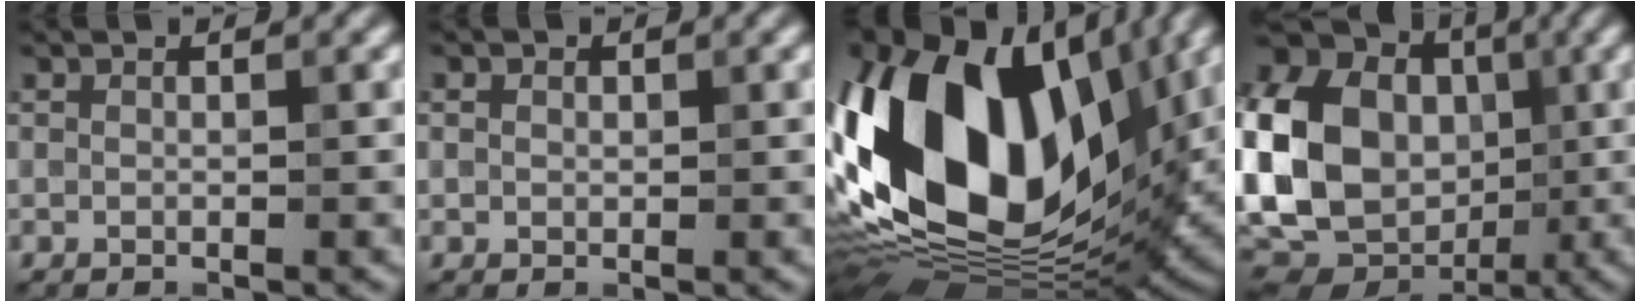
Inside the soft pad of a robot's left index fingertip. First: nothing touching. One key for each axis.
{"total": 0.7, "fx": 0.3, "fy": 0.6, "fz": 0.2, "tx": 0.000, "ty": -0.002, "tz": 0.002}
{"total": 20.0, "fx": 4.0, "fy": 12.2, "fz": 15.3, "tx": -0.323, "ty": 0.002, "tz": 0.062}
{"total": 19.2, "fx": -0.8, "fy": 15.6, "fz": 11.1, "tx": -0.215, "ty": -0.004, "tz": -0.046}